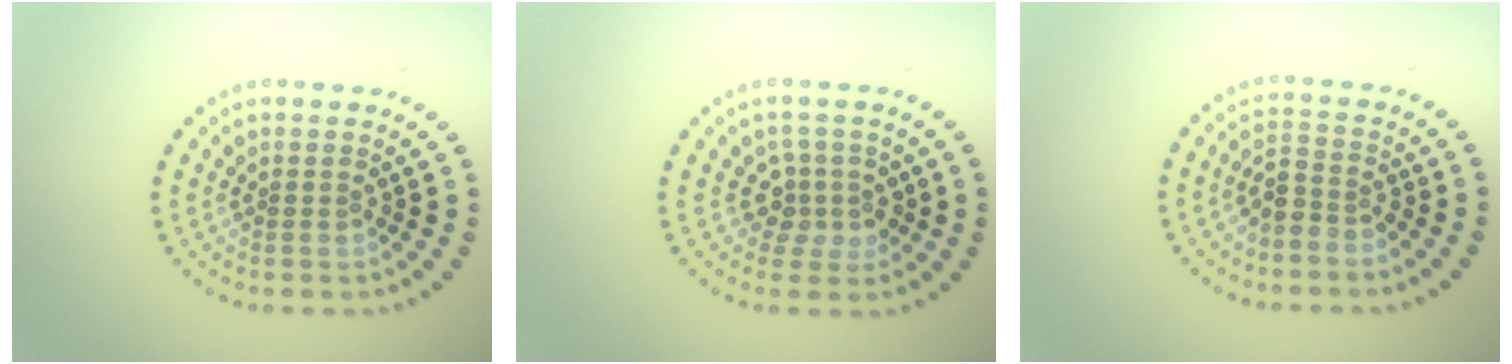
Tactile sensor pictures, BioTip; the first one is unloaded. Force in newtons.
{"total": 2.5, "press": 1.9, "slide": 1.6}
{"total": 2.3, "press": 1.8, "slide": 1.4}